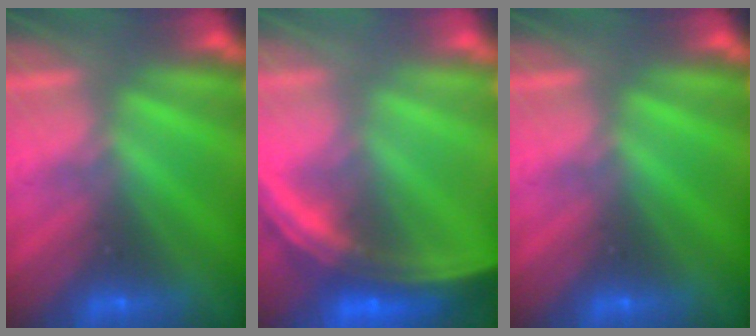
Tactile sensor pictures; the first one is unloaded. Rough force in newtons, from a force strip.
{"total": 7.4}
{"total": 0.0}